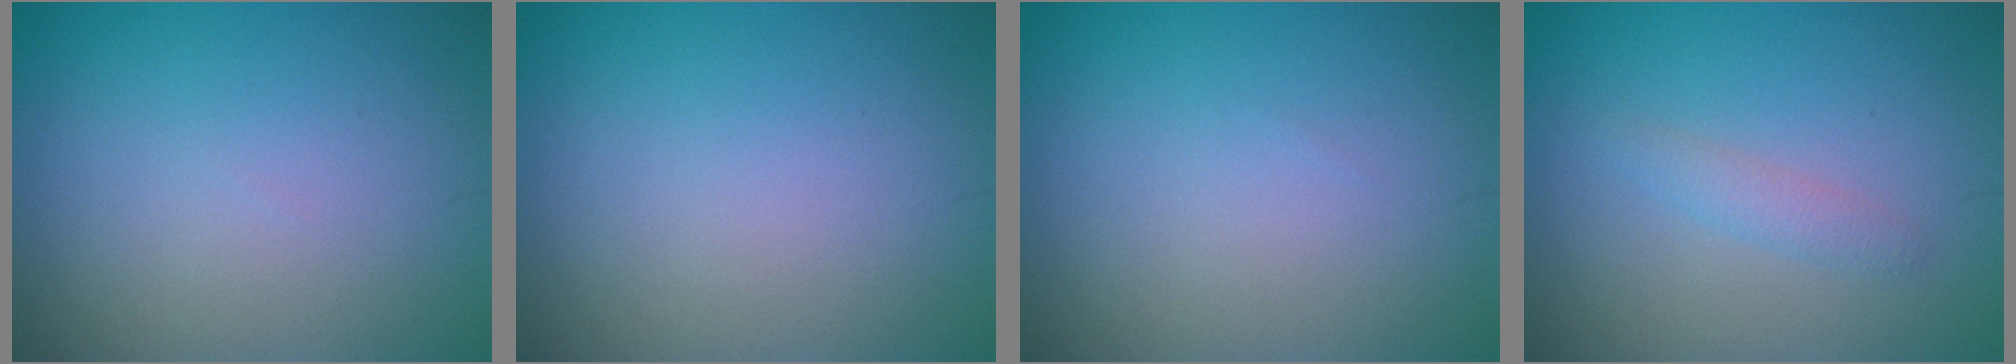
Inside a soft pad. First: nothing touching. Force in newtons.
{"total": 0.0}
{"total": 0.0}
{"total": 1.3, "press": 1.3, "slide": 0.0}